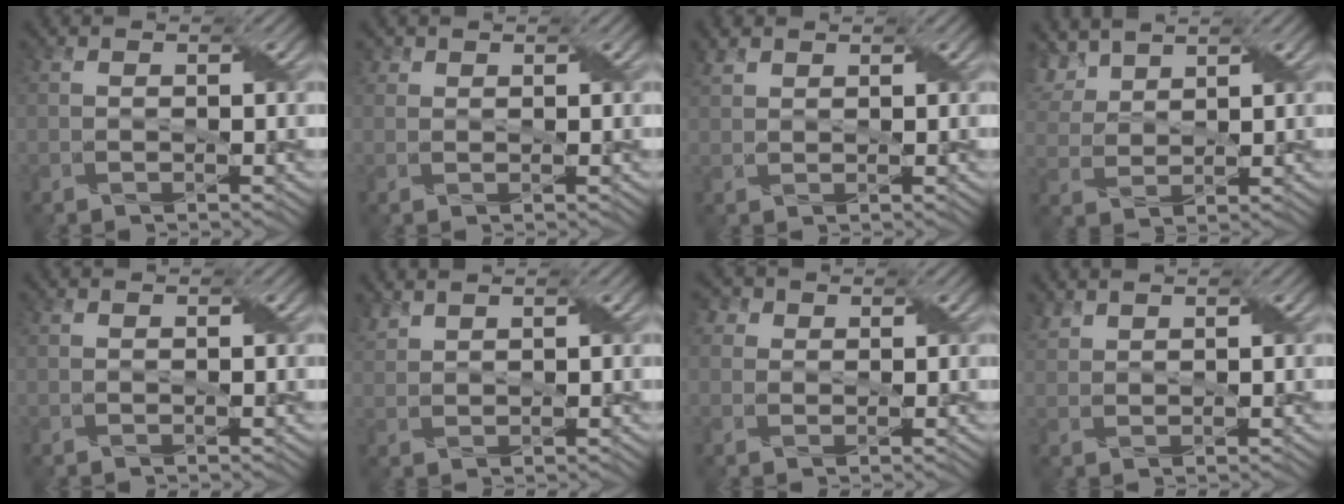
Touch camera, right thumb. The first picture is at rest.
{"total": 1.0, "force": [0.8, 0.7, 0.1], "torque": [-0.003, 0.001, 0.014]}
{"total": 2.0, "force": [1.5, 1.1, 0.8], "torque": [-0.023, 0.009, 0.034]}
{"total": 4.6, "force": [3.5, 2.2, 2.0], "torque": [-0.062, 0.010, 0.078]}
{"total": 0.0}
{"total": 2.1, "force": [1.9, 0.4, 0.7], "torque": [-0.026, 0.009, 0.048]}
{"total": 3.1, "force": [1.7, 2.3, 1.1], "torque": [-0.040, 0.005, 0.021]}
{"total": 1.8, "force": [1.6, 0.6, 0.5], "torque": [-0.018, 0.008, 0.041]}